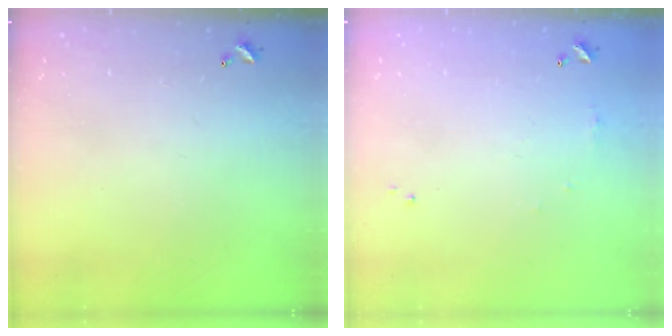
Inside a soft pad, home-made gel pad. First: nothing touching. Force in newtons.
{"total": 4.7, "press": 4.7, "slide": 0.7}